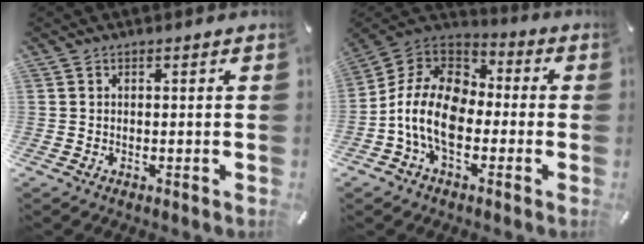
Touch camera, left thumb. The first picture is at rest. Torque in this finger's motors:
{"motor_torque": [1.61, 1.82, 1.57, 1.20, 0.27]}